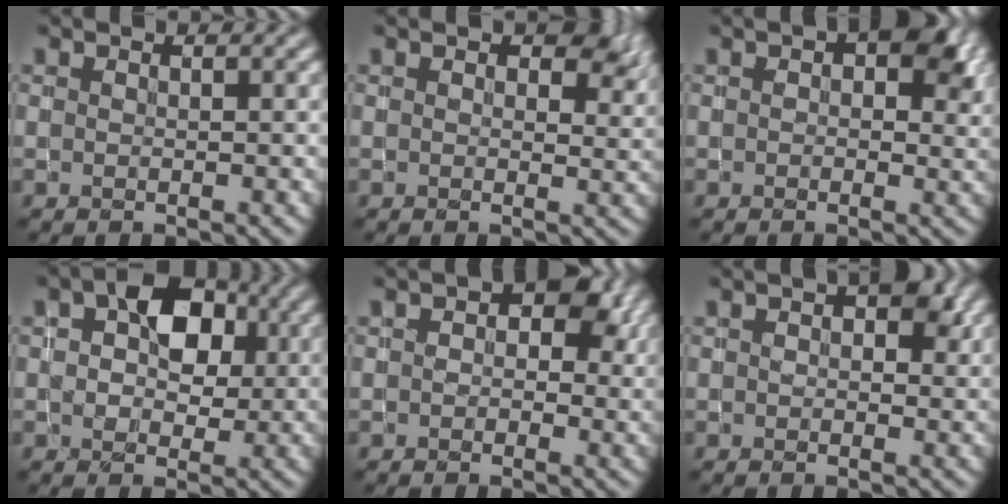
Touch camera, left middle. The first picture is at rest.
{"total": 3.6, "force": [1.8, 2.1, 2.3], "torque": [-0.031, -0.003, 0.027]}
{"total": 5.6, "force": [1.6, 3.3, 4.2], "torque": [-0.045, 0.005, 0.019]}
{"total": 5.9, "force": [1.3, 4.1, 4.1], "torque": [-0.065, 0.010, 0.009]}
{"total": 4.6, "force": [1.1, 3.2, 3.2], "torque": [-0.028, 0.002, 0.008]}
{"total": 3.5, "force": [1.0, 2.1, 2.5], "torque": [-0.028, 0.006, 0.014]}